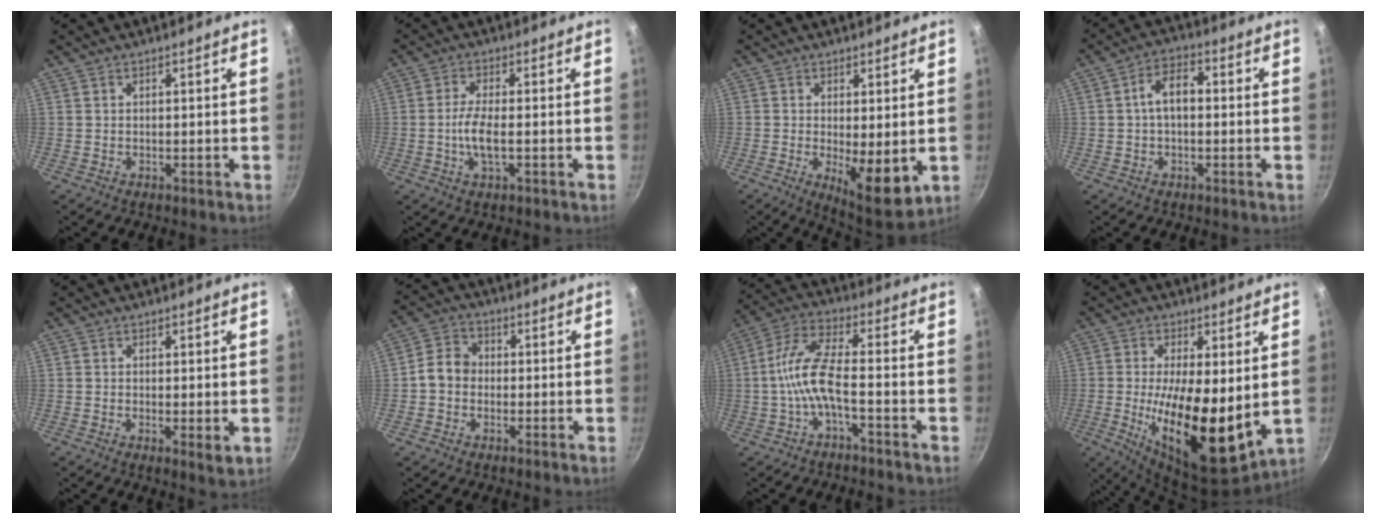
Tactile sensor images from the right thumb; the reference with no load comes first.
{"total": 5.4, "force": [-1.0, 1.6, 5.1], "torque": [-0.110, 0.005, -0.025]}
{"total": 9.6, "force": [-0.9, 3.4, 8.9], "torque": [-0.116, -0.024, -0.001]}
{"total": 6.3, "force": [0.1, 3.7, 5.0], "torque": [-0.076, 0.023, -0.007]}
{"total": 2.7, "force": [0.1, 0.8, 2.6], "torque": [-0.041, -0.011, 0.001]}
{"total": 5.8, "force": [-0.6, 4.9, 3.1], "torque": [-0.031, 0.018, -0.027]}
{"total": 9.2, "force": [-2.9, 2.6, 8.3], "torque": [-0.189, 0.037, -0.066]}
{"total": 18.6, "force": [-0.7, 7.1, 17.1], "torque": [-0.273, -0.026, -0.005]}